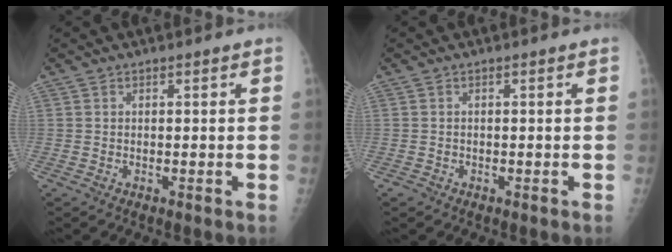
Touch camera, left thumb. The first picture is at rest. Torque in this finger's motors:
{"motor_torque": [-0.19, 0.02, 0.03, 0.09, 0.00]}